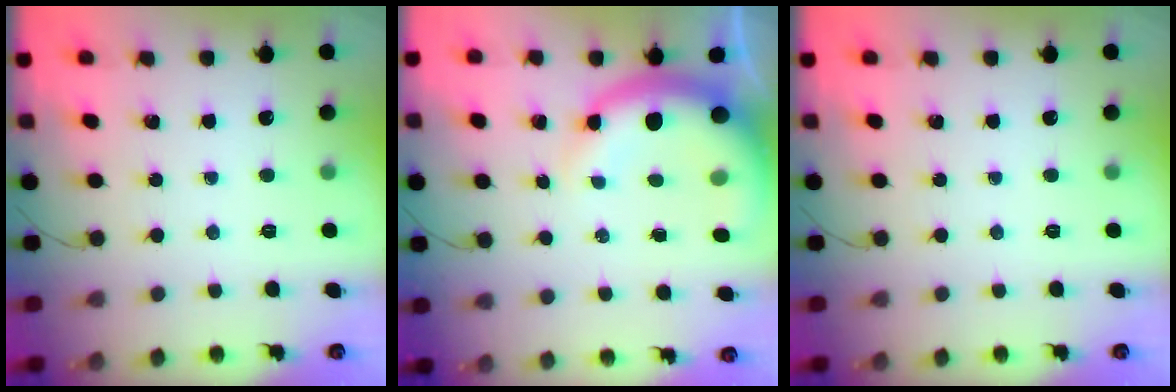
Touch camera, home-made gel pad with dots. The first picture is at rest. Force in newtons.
{"total": 10.8, "press": 10.4, "slide": 2.7}
{"total": 0.0}